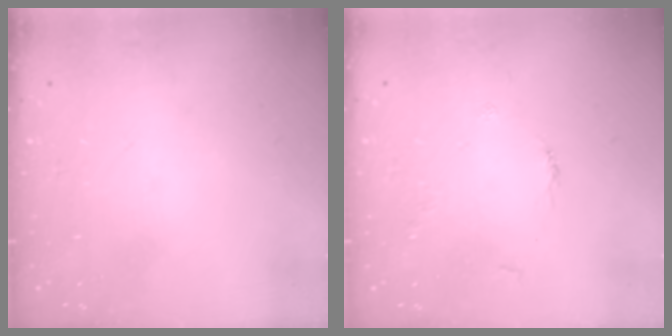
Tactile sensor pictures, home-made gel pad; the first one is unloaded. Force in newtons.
{"total": 2.6, "press": 2.6, "slide": 0.4}